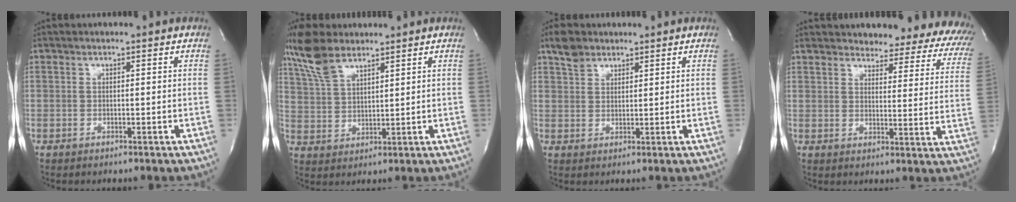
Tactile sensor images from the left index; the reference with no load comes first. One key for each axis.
{"total": 7.5, "fx": 5.8, "fy": 2.7, "fz": 3.8, "tx": -0.088, "ty": 0.016, "tz": 0.122}
{"total": 3.5, "fx": 2.7, "fy": 2.0, "fz": 1.0, "tx": -0.024, "ty": 0.011, "tz": 0.054}
{"total": 20.0, "fx": 17.9, "fy": 5.6, "fz": 6.9, "tx": -0.071, "ty": -0.048, "tz": 0.190}